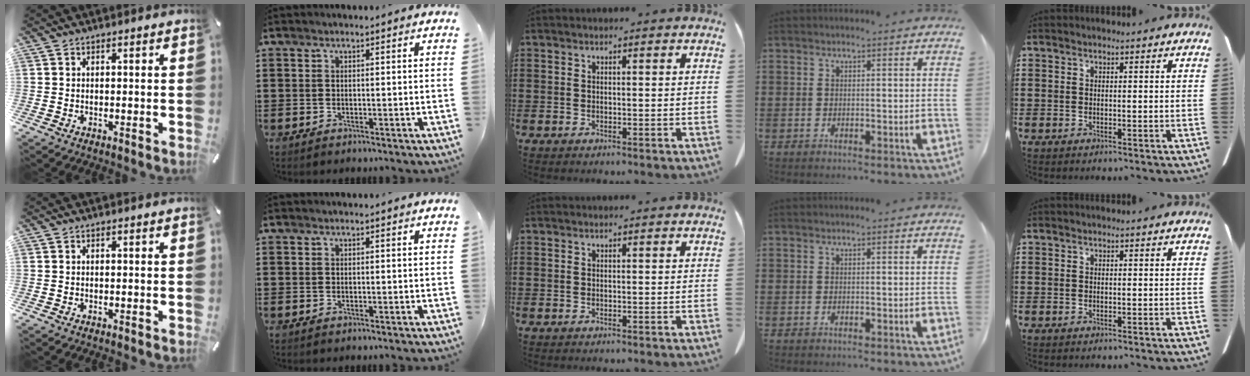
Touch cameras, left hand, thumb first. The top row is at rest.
{}